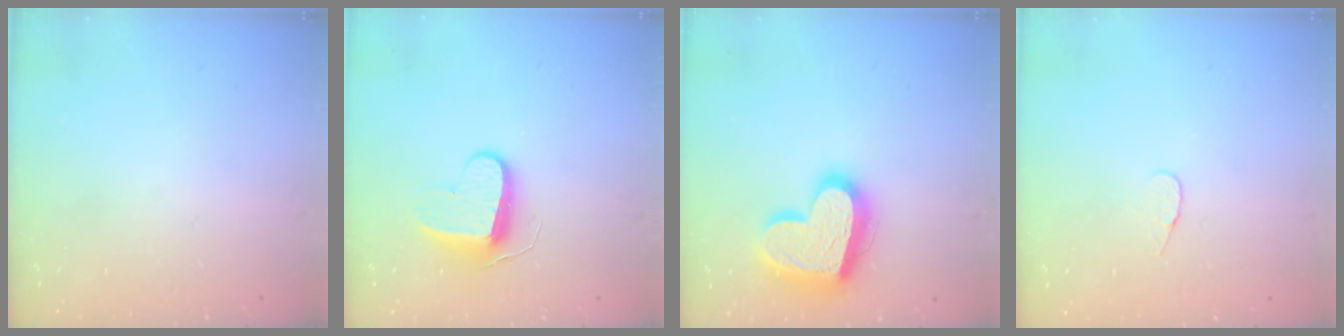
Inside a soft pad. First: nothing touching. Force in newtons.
{"total": 9.0, "press": 9.0, "slide": 0.4}
{"total": 19.9, "press": 19.9, "slide": 1.1}
{"total": 4.0, "press": 4.0, "slide": 0.4}